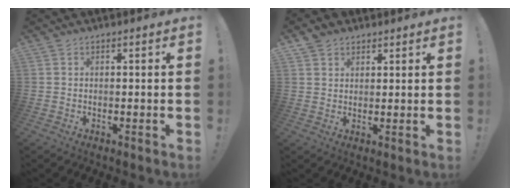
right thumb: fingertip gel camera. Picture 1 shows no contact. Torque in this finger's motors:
{"motor_torque": [-0.58, 0.30, -0.08, -0.16, 0.10]}